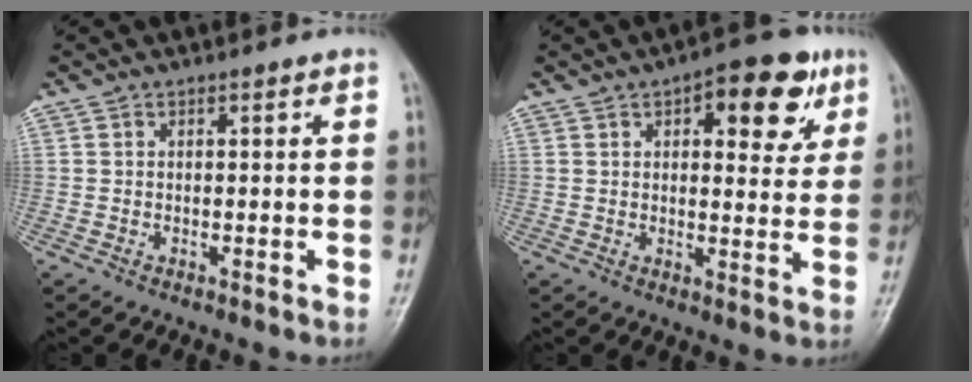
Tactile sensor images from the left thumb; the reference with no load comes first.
{"total": 12.0, "force": [5.5, 5.6, 9.0], "torque": [-0.076, -0.010, 0.065]}